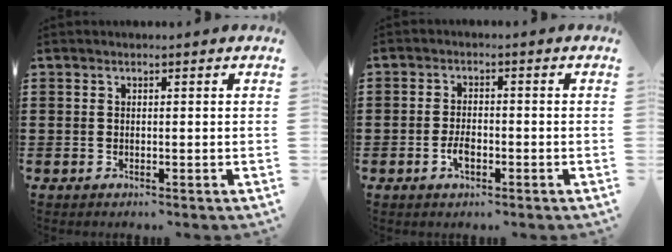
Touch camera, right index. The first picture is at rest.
{"total": 2.8, "force": [-1.1, 1.3, 2.3], "torque": [-0.051, -0.001, -0.023]}